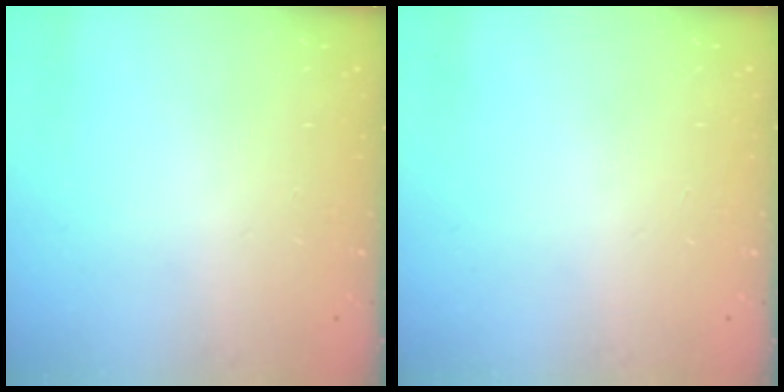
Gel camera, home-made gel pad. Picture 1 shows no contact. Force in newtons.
{"total": 0.0}